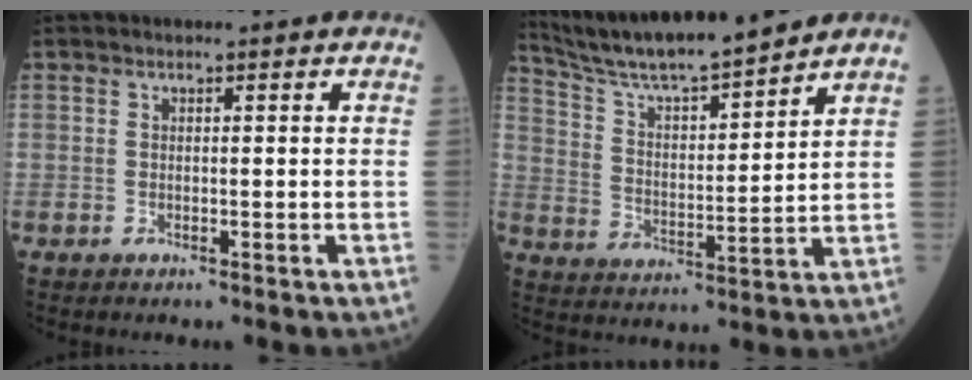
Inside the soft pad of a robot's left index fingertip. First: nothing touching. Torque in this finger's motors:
{"motor_torque": [0.01, -0.48, 0.57, 0.18]}